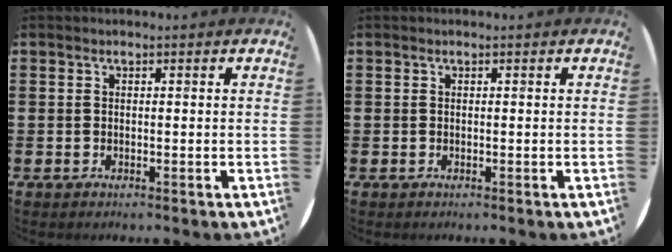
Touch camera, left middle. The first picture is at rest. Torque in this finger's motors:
{"motor_torque": [-0.01, 0.01, 0.00, 0.01]}